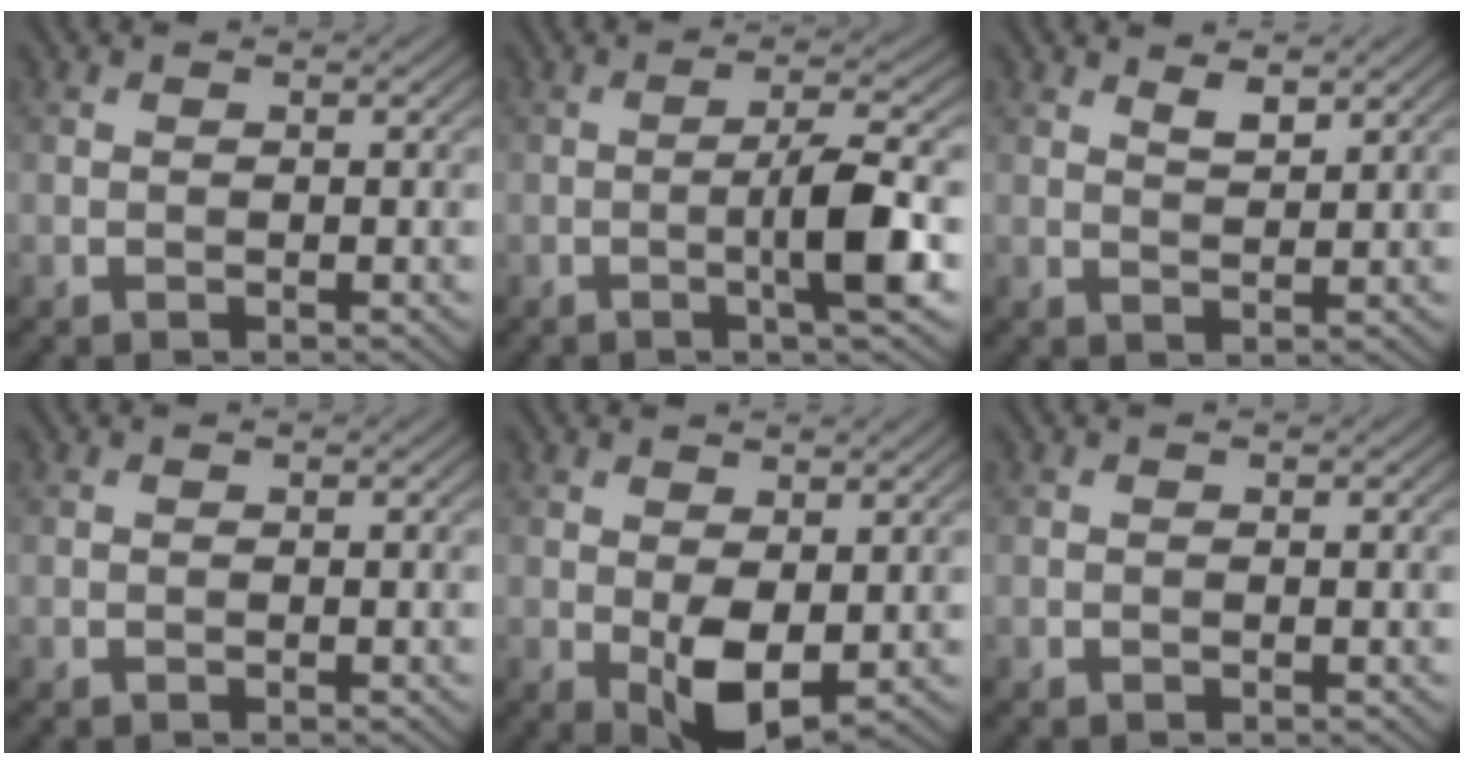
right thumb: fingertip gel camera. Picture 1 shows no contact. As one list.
[{"total": 6.4, "force": [-1.3, 0.6, 6.2], "torque": [-0.106, 0.013, -0.030]}, {"total": 2.3, "force": [1.7, 0.6, 1.4], "torque": [-0.029, -0.004, 0.034]}, {"total": 0.0}, {"total": 5.5, "force": [-0.3, 2.8, 4.7], "torque": [-0.092, -0.005, 0.000]}, {"total": 0.0}]